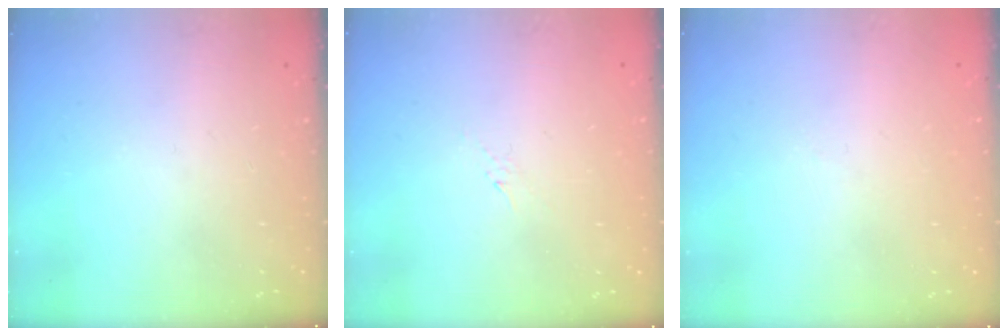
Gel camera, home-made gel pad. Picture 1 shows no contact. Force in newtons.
{"total": 2.8, "press": 2.7, "slide": 0.6}
{"total": 1.8, "press": 1.6, "slide": 0.6}